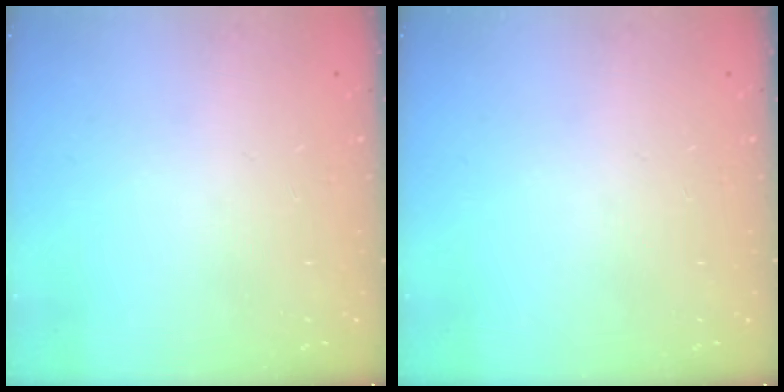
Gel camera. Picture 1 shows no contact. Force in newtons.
{"total": 0.0}